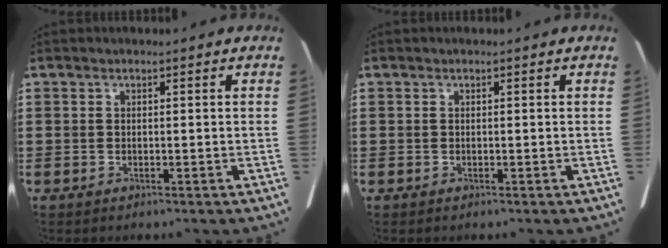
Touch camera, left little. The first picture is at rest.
{"total": 0.0}